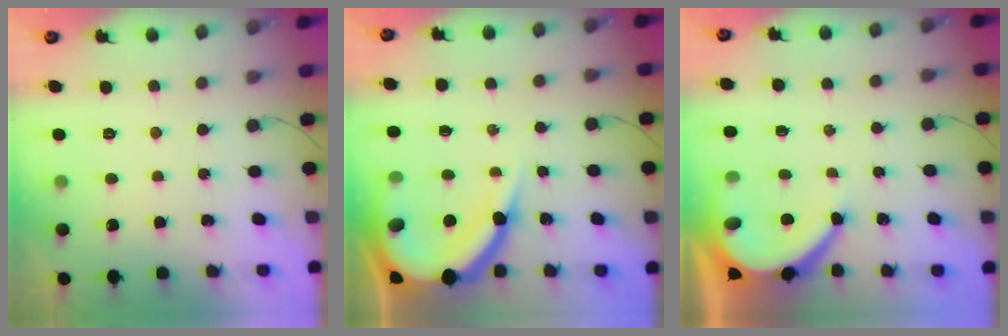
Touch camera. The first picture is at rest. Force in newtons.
{"total": 16.9, "press": 16.8, "slide": 1.7}
{"total": 8.9, "press": 8.9, "slide": 0.9}